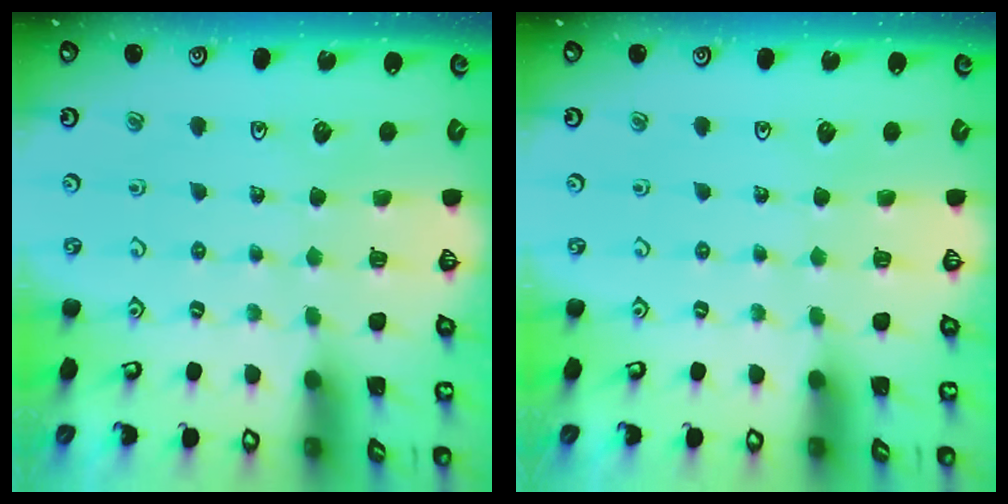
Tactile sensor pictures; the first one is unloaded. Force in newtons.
{"total": 0.0}